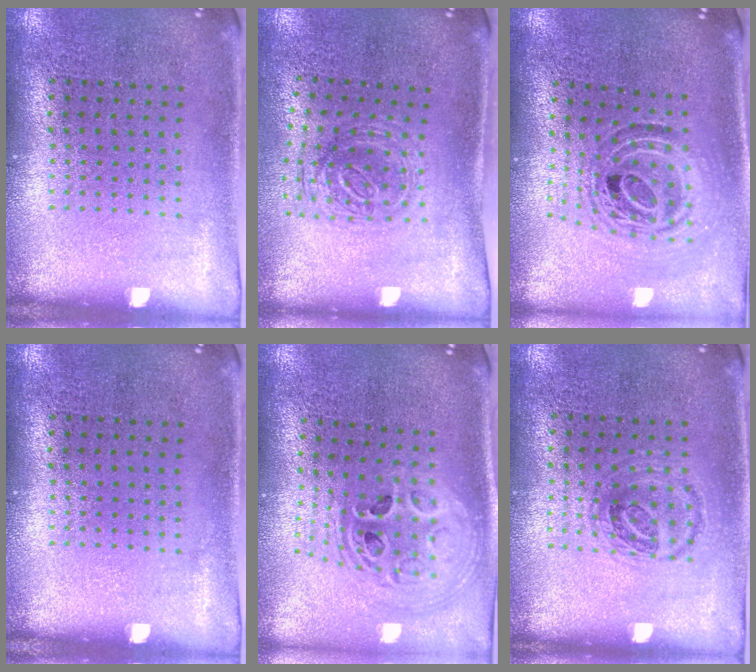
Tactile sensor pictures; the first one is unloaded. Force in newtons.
{"total": 1.1, "press": 1.1, "slide": 0.3}
{"total": 1.2, "press": 1.1, "slide": 0.5}
{"total": 0.0}
{"total": 2.6, "press": 1.9, "slide": 1.8}
{"total": 1.0, "press": 0.9, "slide": 0.2}